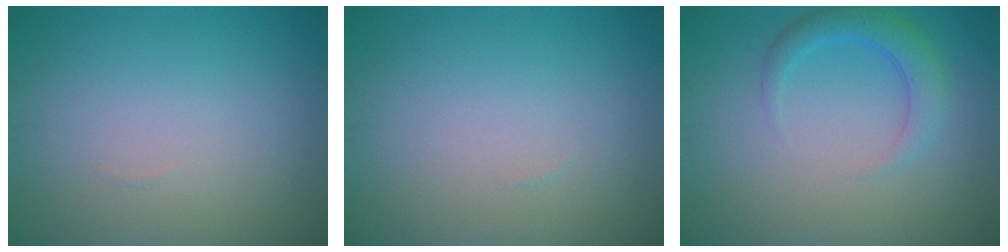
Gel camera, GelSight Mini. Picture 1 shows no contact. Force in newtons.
{"total": 0.0}
{"total": 2.8, "press": 2.8, "slide": 0.2}